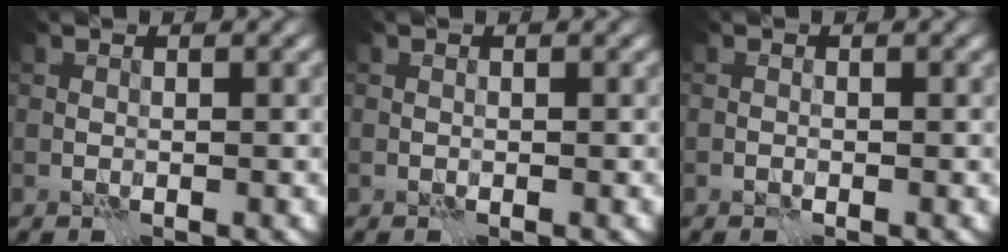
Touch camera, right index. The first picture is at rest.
{"total": 0.0}
{"total": 0.0}